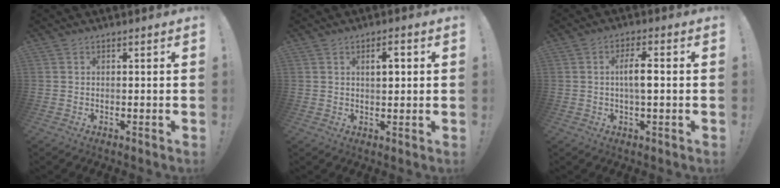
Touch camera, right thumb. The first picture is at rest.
{"total": 3.9, "force": [1.1, 1.7, 3.4], "torque": [-0.041, -0.003, 0.010]}
{"total": 6.1, "force": [-0.2, 1.7, 5.8], "torque": [-0.112, 0.007, -0.008]}